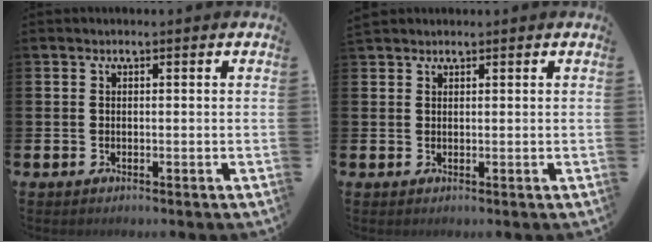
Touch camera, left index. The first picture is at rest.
{"total": 1.2, "force": [1.1, 0.4, 0.0], "torque": [0.010, -0.001, 0.019]}